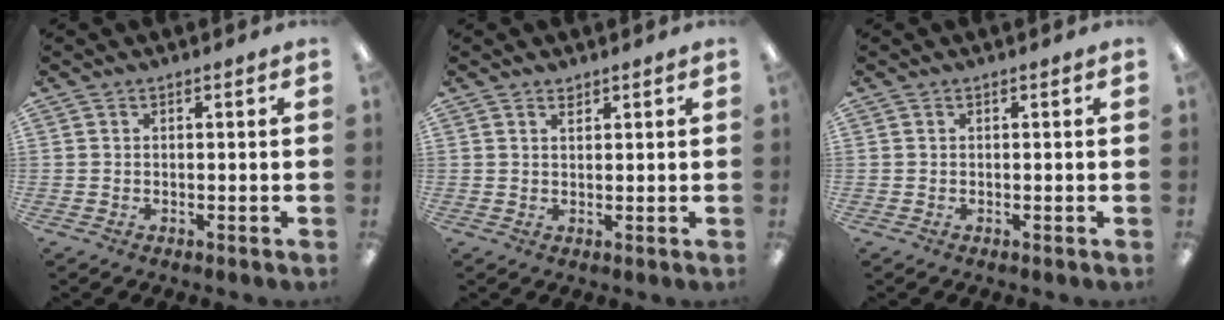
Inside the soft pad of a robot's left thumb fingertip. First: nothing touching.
{"total": 1.2, "force": [1.1, 0.4, 0.3], "torque": [0.001, -0.004, 0.019]}
{"total": 0.0}